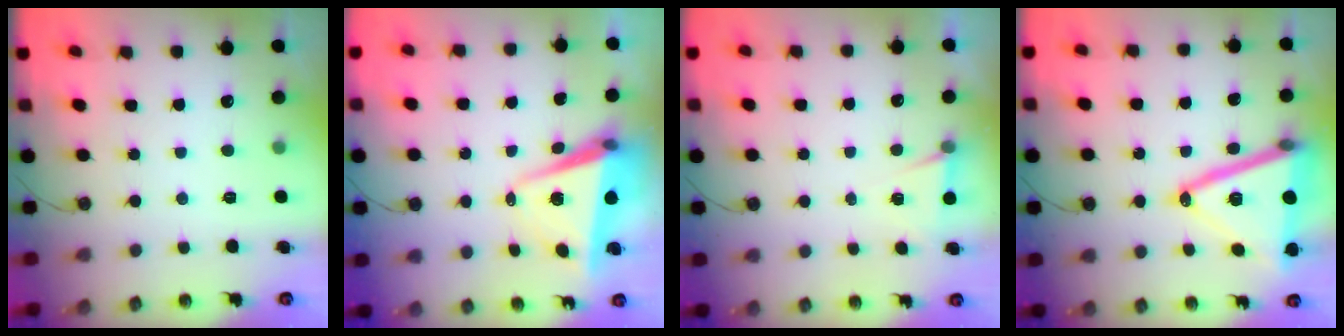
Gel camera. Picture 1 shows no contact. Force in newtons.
{"total": 6.8, "press": 5.9, "slide": 3.5}
{"total": 4.9, "press": 2.2, "slide": 4.4}
{"total": 21.4, "press": 21.0, "slide": 3.7}